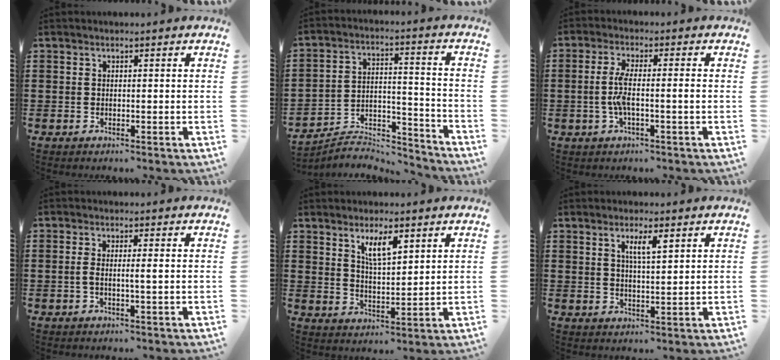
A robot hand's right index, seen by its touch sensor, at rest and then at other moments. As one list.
[{"total": 6.4, "force": [-6.2, 1.3, 1.1], "torque": [-0.012, 0.012, -0.121]}, {"total": 4.9, "force": [-0.6, 0.8, 4.8], "torque": [-0.108, -0.006, -0.023]}, {"total": 2.2, "force": [-0.2, 0.0, 2.2], "torque": [-0.042, -0.003, -0.006]}, {"total": 5.3, "force": [3.0, 1.7, 4.0], "torque": [-0.079, 0.002, 0.050]}, {"total": 3.6, "force": [1.6, 0.8, 3.1], "torque": [-0.057, 0.002, 0.023]}]